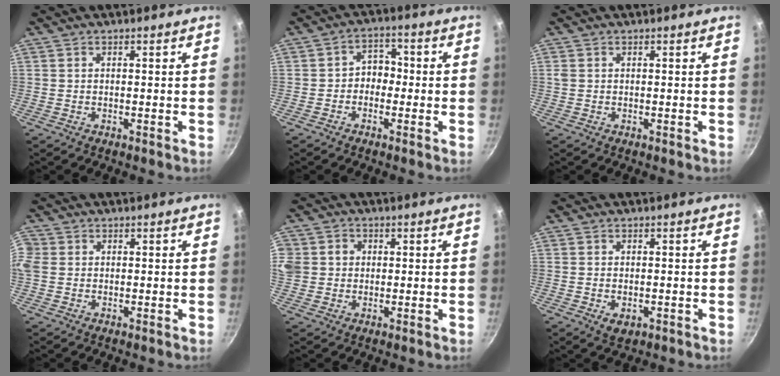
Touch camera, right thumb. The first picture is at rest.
{"total": 4.9, "force": [-0.9, 3.9, 2.9], "torque": [-0.013, 0.023, -0.029]}
{"total": 0.6, "force": [0.1, 0.5, 0.4], "torque": [-0.008, 0.002, 0.002]}
{"total": 5.5, "force": [0.8, 4.6, 2.8], "torque": [-0.084, 0.013, 0.019]}
{"total": 10.1, "force": [1.6, 9.2, 4.0], "torque": [-0.102, 0.025, 0.037]}
{"total": 2.6, "force": [-0.8, 1.5, 2.0], "torque": [-0.030, 0.003, -0.005]}